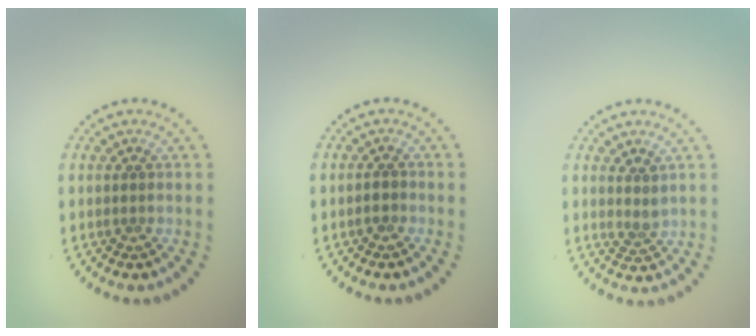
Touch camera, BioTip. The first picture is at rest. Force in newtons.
{"total": 1.0, "press": 0.9, "slide": 0.4}
{"total": 1.3, "press": 1.1, "slide": 0.7}